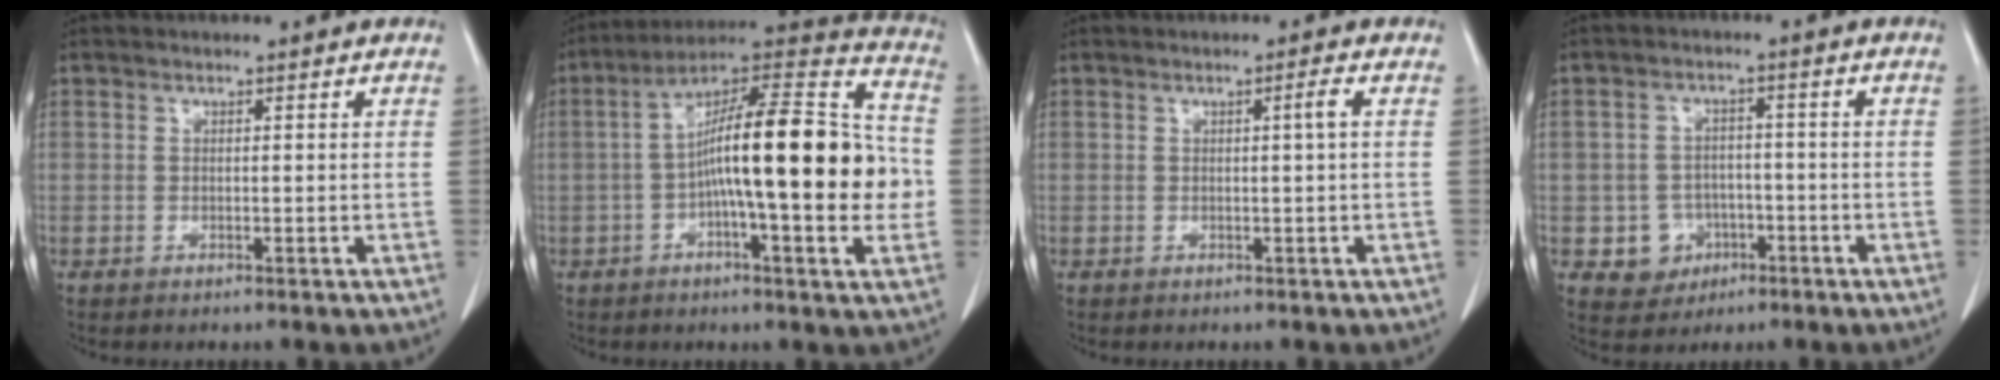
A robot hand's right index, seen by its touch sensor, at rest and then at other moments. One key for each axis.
{"total": 22.3, "fx": -1.8, "fy": 3.4, "fz": 21.9, "tx": -0.328, "ty": 0.027, "tz": -0.031}
{"total": 1.4, "fx": 0.1, "fy": -0.4, "fz": 1.3, "tx": -0.022, "ty": 0.001, "tz": 0.001}
{"total": 5.5, "fx": -2.0, "fy": 5.0, "fz": 0.9, "tx": -0.008, "ty": 0.011, "tz": -0.022}